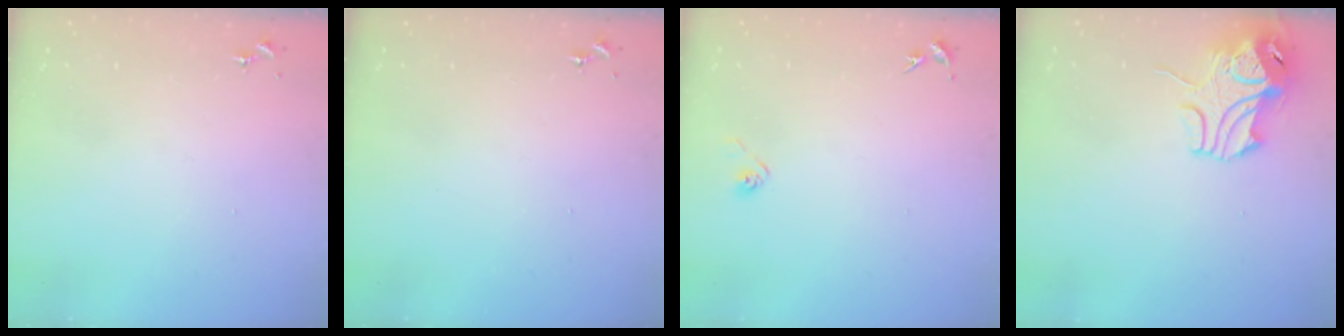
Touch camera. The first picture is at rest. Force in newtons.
{"total": 0.0}
{"total": 2.9, "press": 2.8, "slide": 0.8}
{"total": 10.5, "press": 10.4, "slide": 1.5}